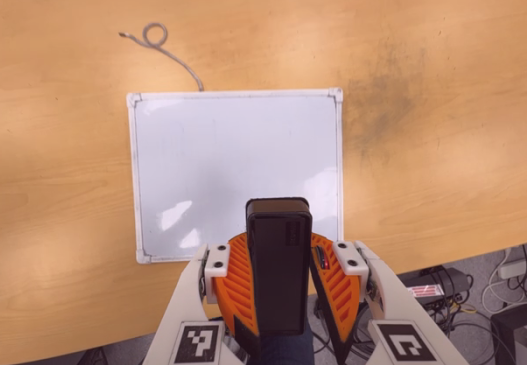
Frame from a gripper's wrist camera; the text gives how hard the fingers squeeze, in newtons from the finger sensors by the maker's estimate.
{"total": 8.9, "left": 8.5, "right": 9.3}